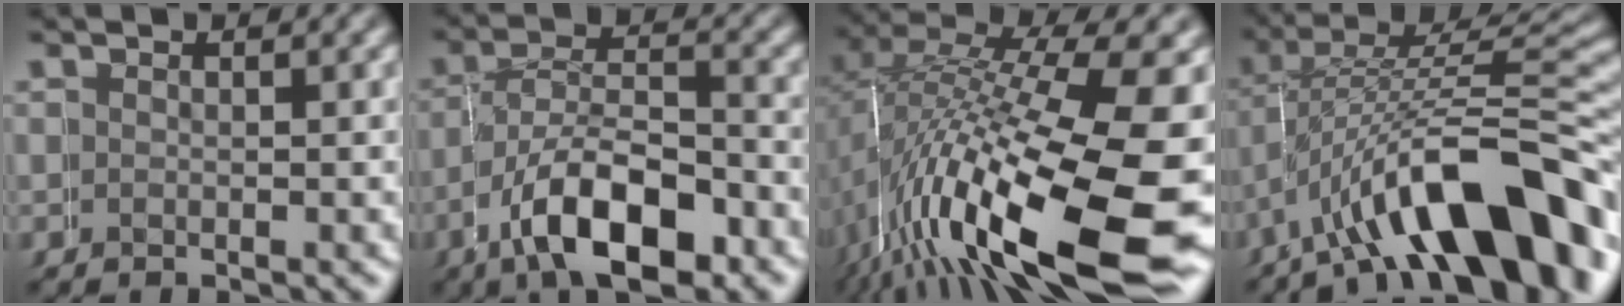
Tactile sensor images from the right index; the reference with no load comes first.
{"total": 7.6, "force": [-3.5, 3.9, 5.4], "torque": [-0.088, -0.030, -0.050]}
{"total": 15.5, "force": [-3.9, 6.6, 13.5], "torque": [-0.225, -0.024, -0.038]}
{"total": 11.9, "force": [-4.7, 5.1, 9.7], "torque": [-0.161, -0.017, -0.055]}